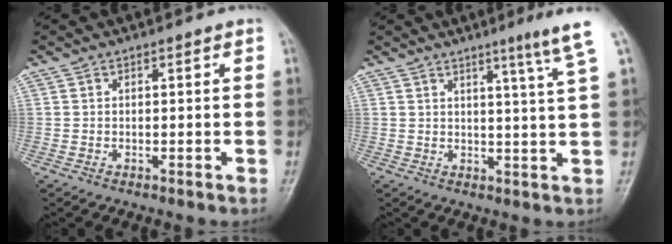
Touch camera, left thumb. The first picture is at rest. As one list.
[{"total": 6.7, "force": [4.3, -0.9, 5.0], "torque": [-0.069, -0.029, 0.054]}]